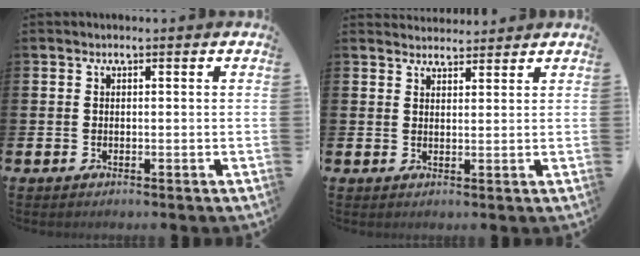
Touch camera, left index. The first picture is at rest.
{"total": 2.6, "force": [2.5, 0.6, -0.1], "torque": [-0.004, -0.011, 0.047]}